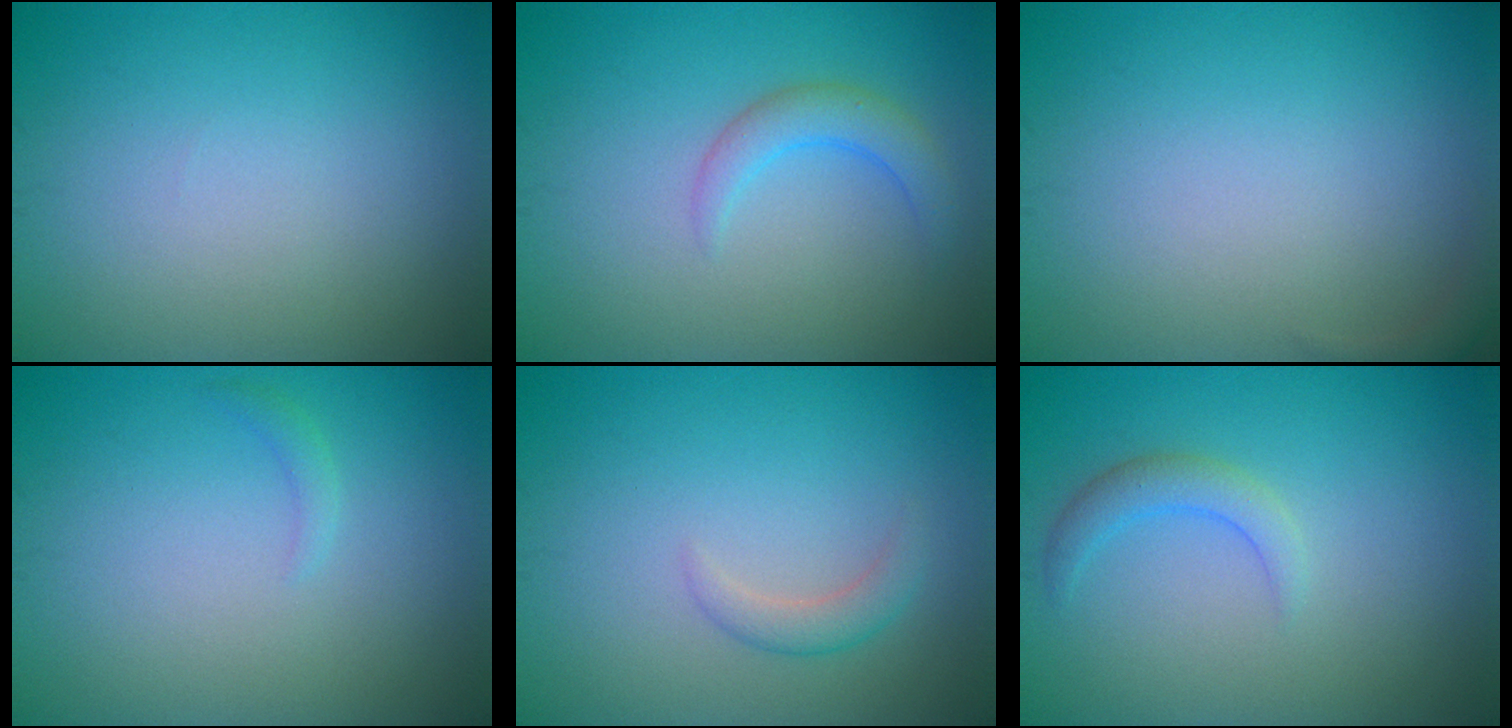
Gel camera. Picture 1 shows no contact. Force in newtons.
{"total": 2.4, "press": 2.4, "slide": 0.3}
{"total": 1.1, "press": 1.1, "slide": 0.1}
{"total": 0.8, "press": 0.8, "slide": 0.1}
{"total": 1.6, "press": 1.6, "slide": 0.1}
{"total": 1.9, "press": 1.9, "slide": 0.2}